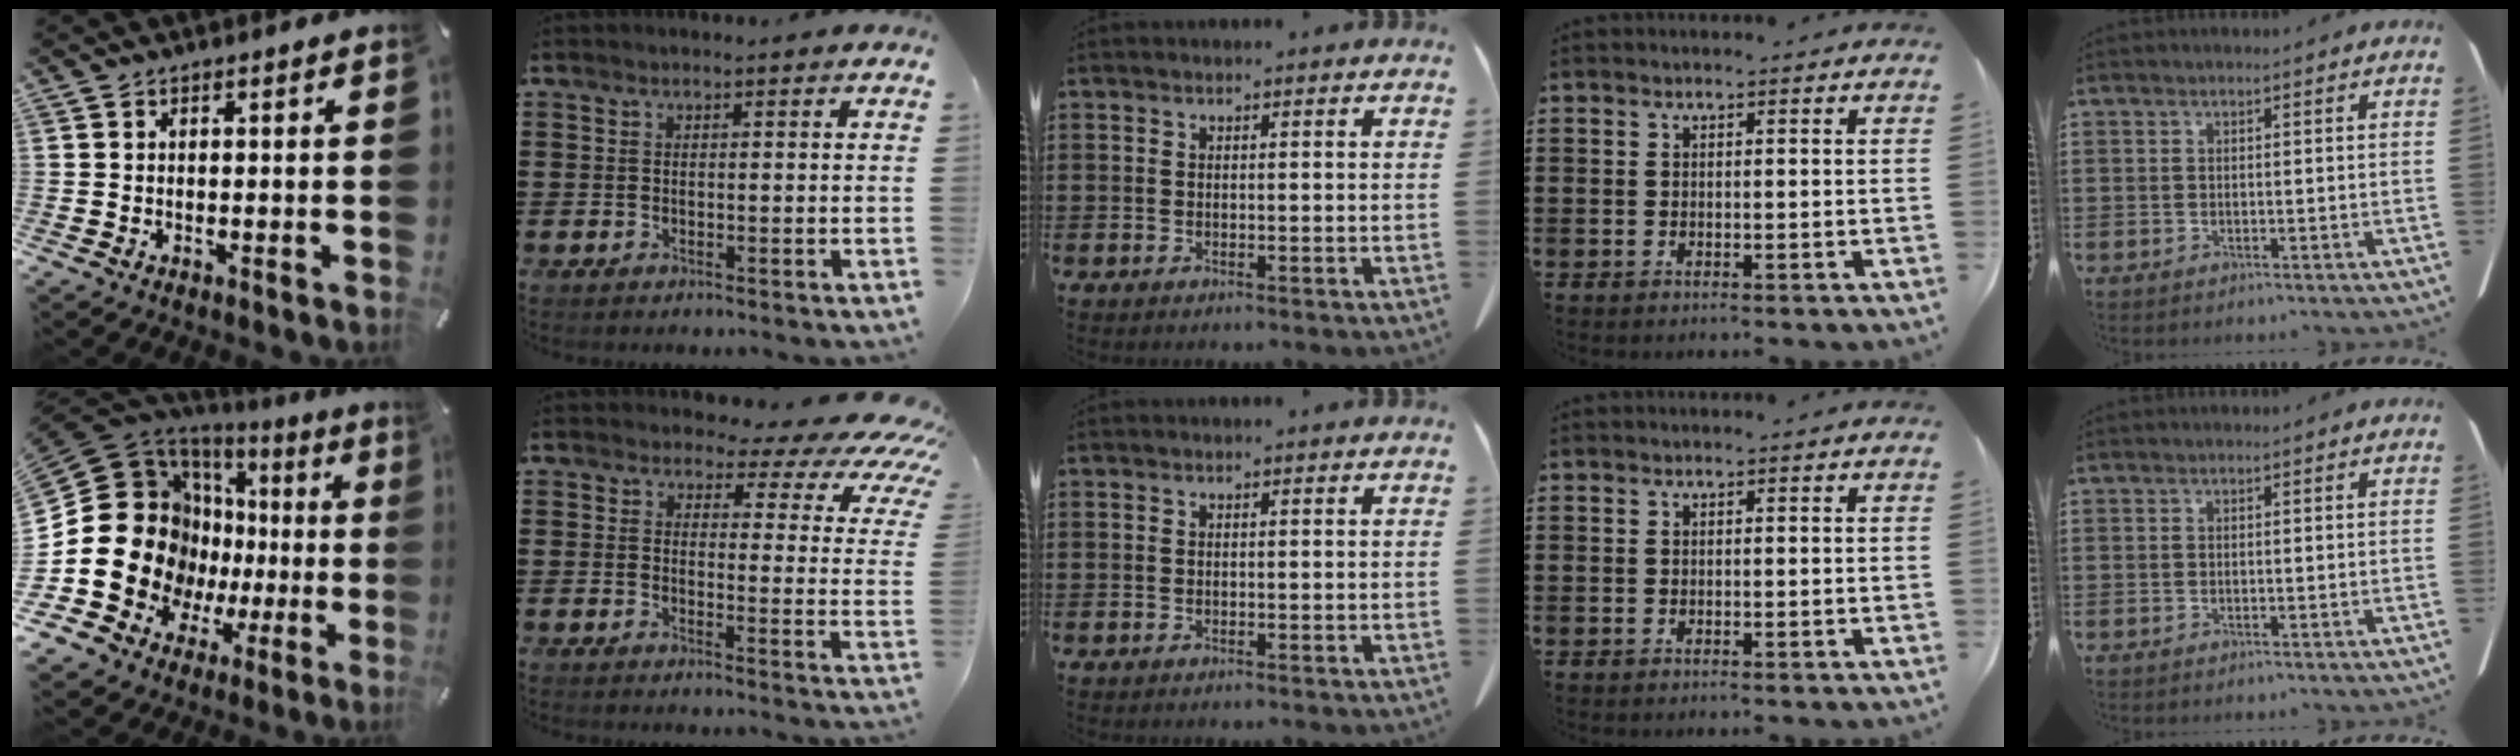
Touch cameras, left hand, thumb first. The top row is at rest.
{"thumb": {"total": 20.7, "force": [0.8, 17.8, 10.5], "torque": [-0.214, -0.039, 0.048]}, "index": {"total": 4.7, "force": [3.3, 1.9, 2.8], "torque": [-0.057, -0.016, 0.049]}}